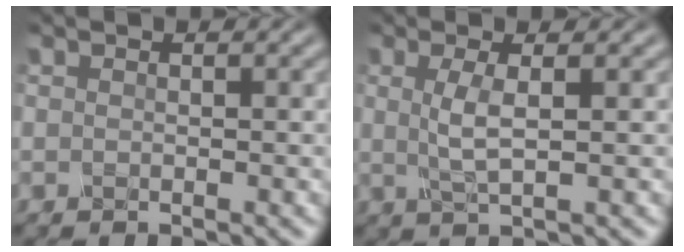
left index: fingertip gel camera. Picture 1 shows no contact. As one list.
[{"total": 2.6, "force": [0.5, 0.6, 2.5], "torque": [-0.053, -0.001, 0.010]}]